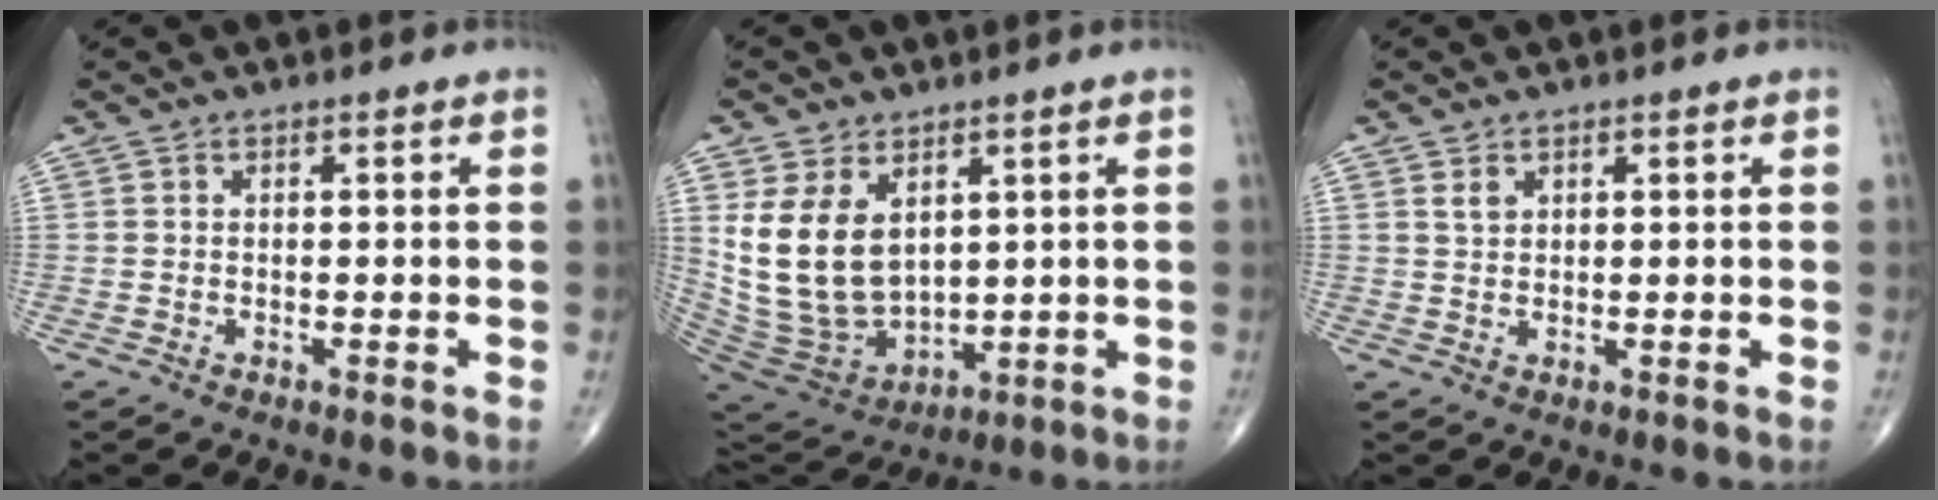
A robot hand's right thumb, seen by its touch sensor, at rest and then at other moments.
{"total": 14.8, "force": [4.1, 9.8, 10.2], "torque": [-0.174, -0.025, 0.109]}
{"total": 1.8, "force": [1.1, 1.1, 0.9], "torque": [-0.011, -0.004, 0.024]}